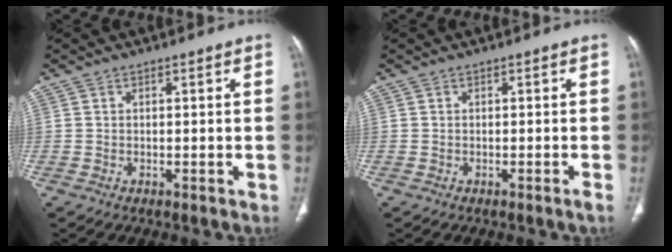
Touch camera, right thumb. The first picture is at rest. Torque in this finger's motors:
{"motor_torque": [-0.02, -0.28, 0.40, -0.25, 0.09]}